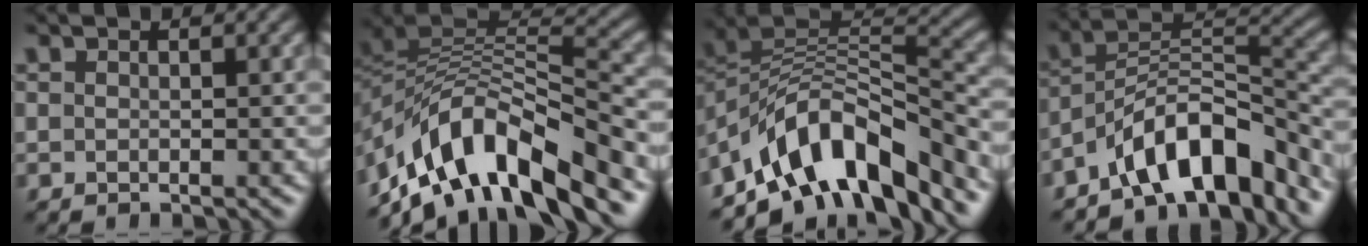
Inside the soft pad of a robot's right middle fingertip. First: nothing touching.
{"total": 10.6, "force": [-6.1, 4.7, 7.3], "torque": [-0.123, 0.014, -0.114]}
{"total": 10.9, "force": [-6.7, 4.9, 7.1], "torque": [-0.104, 0.013, -0.127]}
{"total": 9.3, "force": [-6.4, 3.3, 5.8], "torque": [-0.078, 0.013, -0.118]}